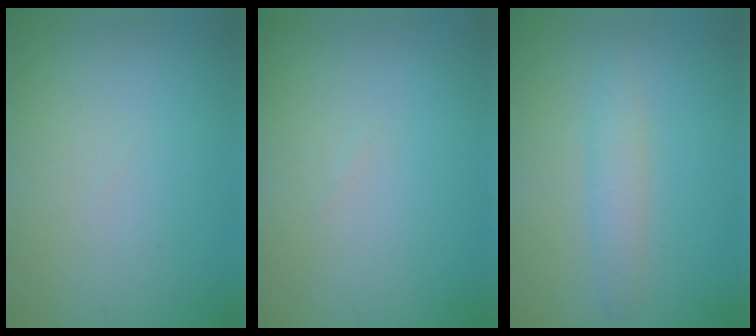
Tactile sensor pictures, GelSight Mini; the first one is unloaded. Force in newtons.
{"total": 0.0}
{"total": 2.0, "press": 2.0, "slide": 0.1}